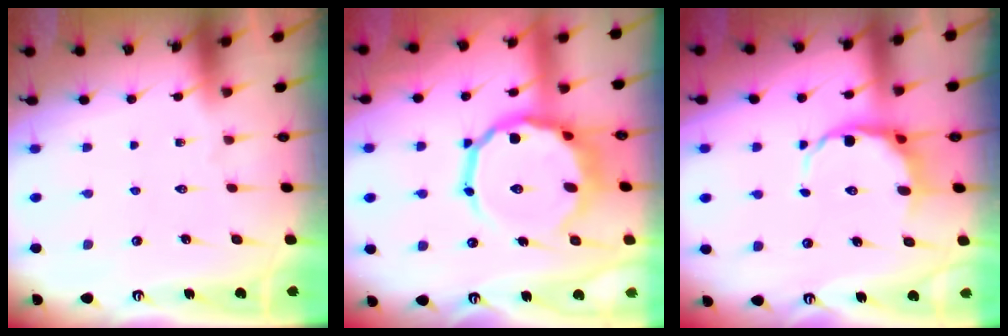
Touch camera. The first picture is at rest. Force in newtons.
{"total": 15.7, "press": 15.3, "slide": 3.5}
{"total": 8.9, "press": 8.4, "slide": 2.8}